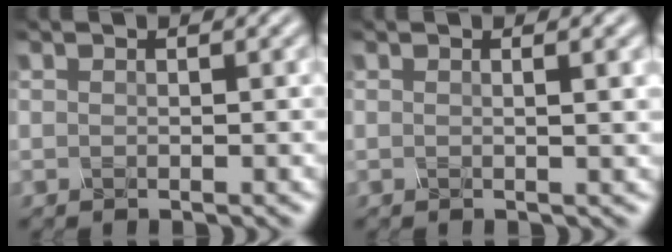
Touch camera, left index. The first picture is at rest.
{"total": 2.3, "force": [0.5, 0.8, 2.1], "torque": [-0.021, 0.003, -0.003]}